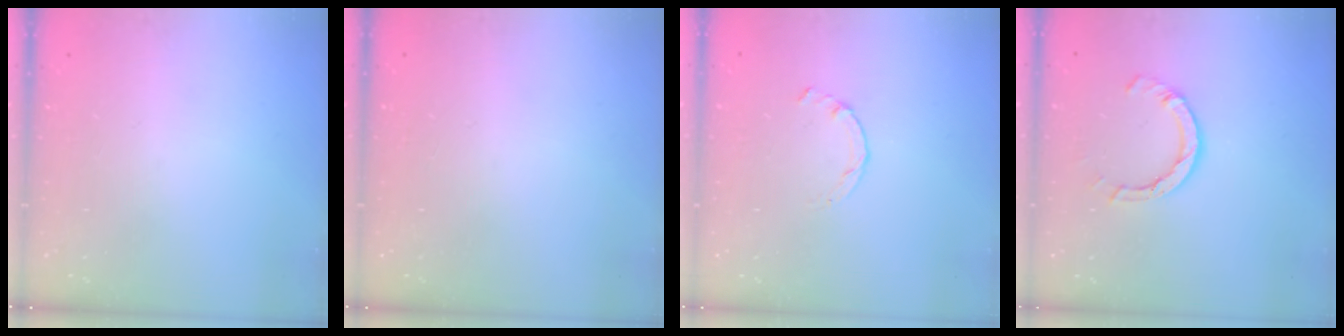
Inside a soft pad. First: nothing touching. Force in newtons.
{"total": 2.5, "press": 2.5, "slide": 0.2}
{"total": 0.0}
{"total": 5.5, "press": 5.5, "slide": 0.6}